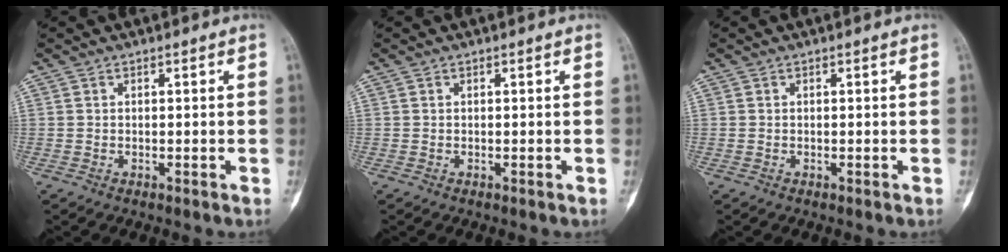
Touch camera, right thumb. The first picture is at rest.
{"total": 0.0}
{"total": 0.0}